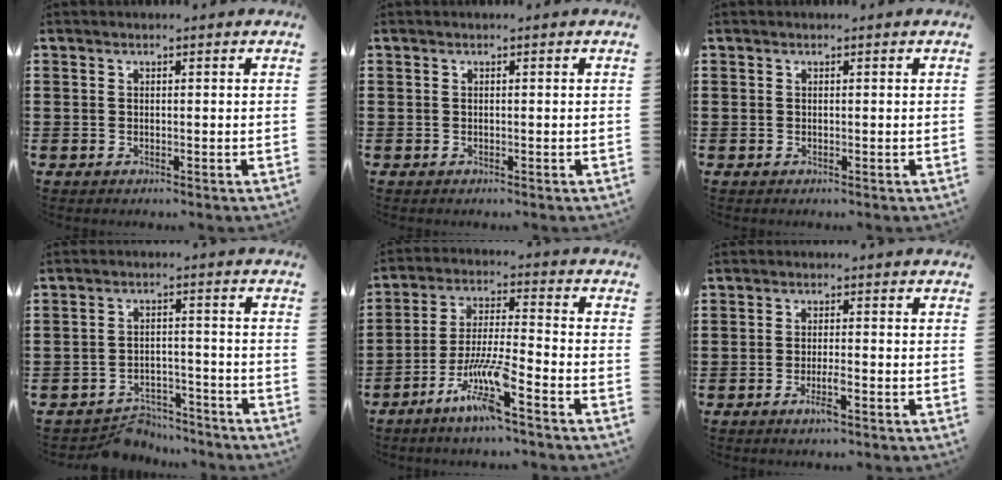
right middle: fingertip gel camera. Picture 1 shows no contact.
{"total": 0.0}
{"total": 0.0}
{"total": 4.8, "force": [-4.7, 0.9, 0.2], "torque": [-0.005, 0.010, -0.098]}
{"total": 9.5, "force": [-6.0, 0.8, 7.3], "torque": [-0.158, -0.011, -0.118]}
{"total": 3.1, "force": [-1.6, 0.3, 2.6], "torque": [-0.050, -0.003, -0.031]}